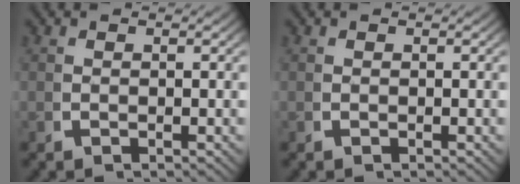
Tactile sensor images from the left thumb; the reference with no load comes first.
{"total": 0.0}